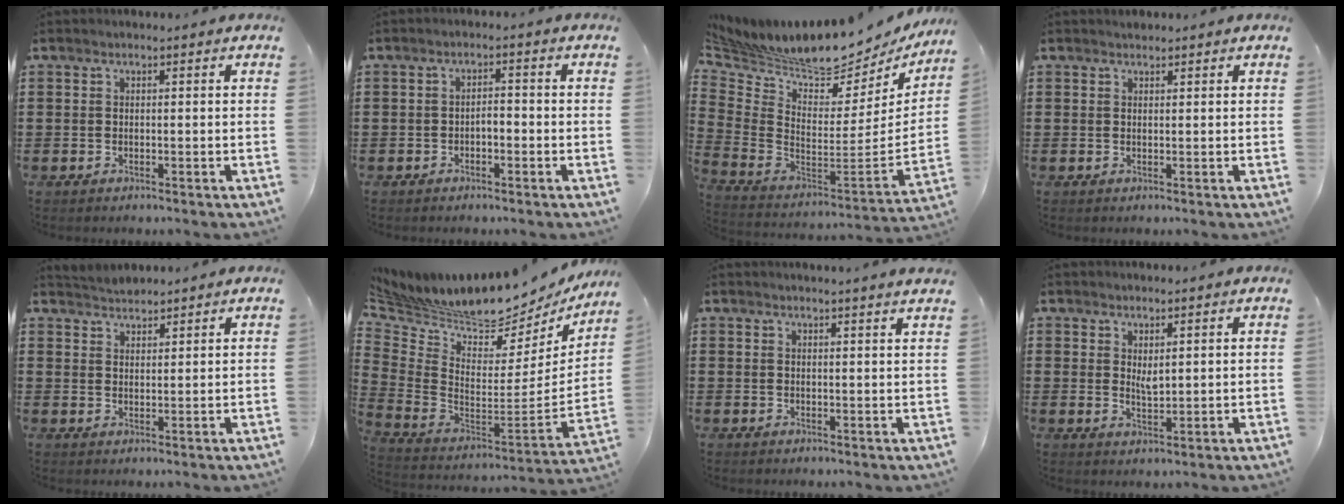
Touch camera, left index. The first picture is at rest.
{"total": 1.9, "force": [-1.1, 0.8, 1.4], "torque": [-0.029, 0.003, -0.024]}
{"total": 6.5, "force": [6.2, 0.8, 1.7], "torque": [-0.075, -0.072, 0.100]}
{"total": 0.8, "force": [0.8, 0.2, 0.1], "torque": [-0.003, 0.001, 0.015]}
{"total": 2.5, "force": [2.5, 0.3, 0.0], "torque": [-0.008, -0.004, 0.048]}
{"total": 6.6, "force": [6.4, 0.8, 1.7], "torque": [-0.075, -0.070, 0.104]}
{"total": 1.8, "force": [1.6, -0.5, 0.3], "torque": [-0.008, -0.001, 0.032]}
{"total": 2.4, "force": [1.6, 0.9, 1.6], "torque": [-0.026, -0.002, 0.027]}